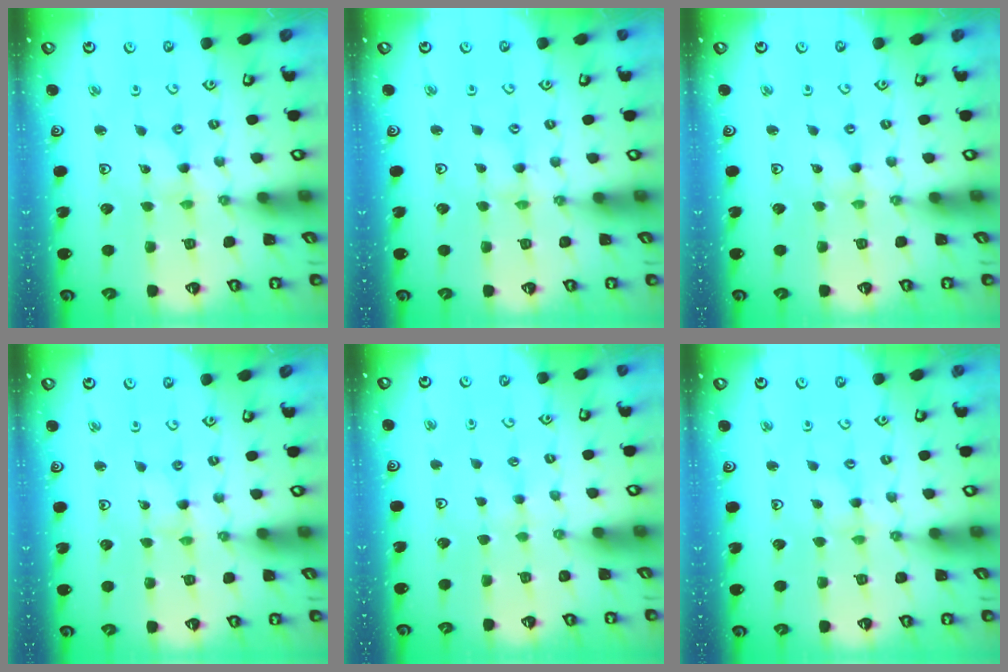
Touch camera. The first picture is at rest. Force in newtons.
{"total": 0.8, "press": 0.8, "slide": 0.1}
{"total": 0.0}
{"total": 0.9, "press": 0.8, "slide": 0.1}
{"total": 1.1, "press": 1.1, "slide": 0.3}
{"total": 2.1, "press": 2.1, "slide": 0.4}